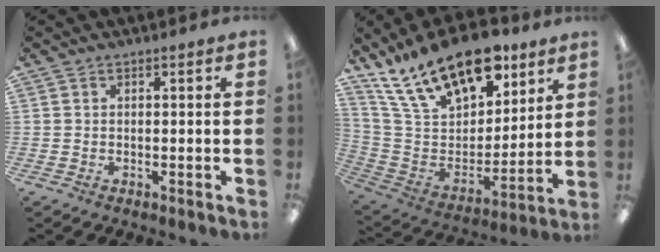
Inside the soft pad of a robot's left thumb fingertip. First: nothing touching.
{"total": 23.4, "force": [15.7, 11.3, 13.1], "torque": [-0.234, -0.085, 0.284]}